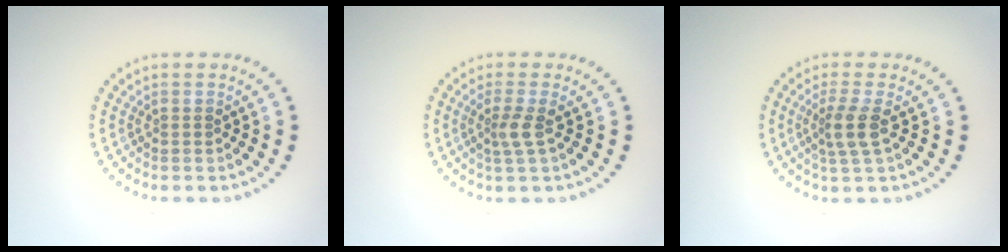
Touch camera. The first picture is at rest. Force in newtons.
{"total": 1.9, "press": 1.4, "slide": 1.3}
{"total": 2.5, "press": 2.0, "slide": 1.5}